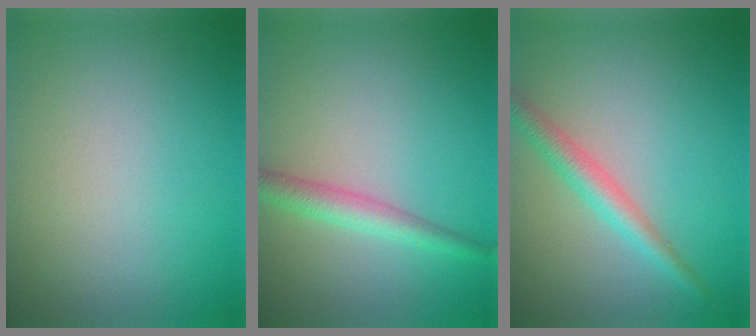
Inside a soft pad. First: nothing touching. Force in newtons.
{"total": 2.7, "press": 2.7, "slide": 0.1}
{"total": 2.8, "press": 2.8, "slide": 0.0}